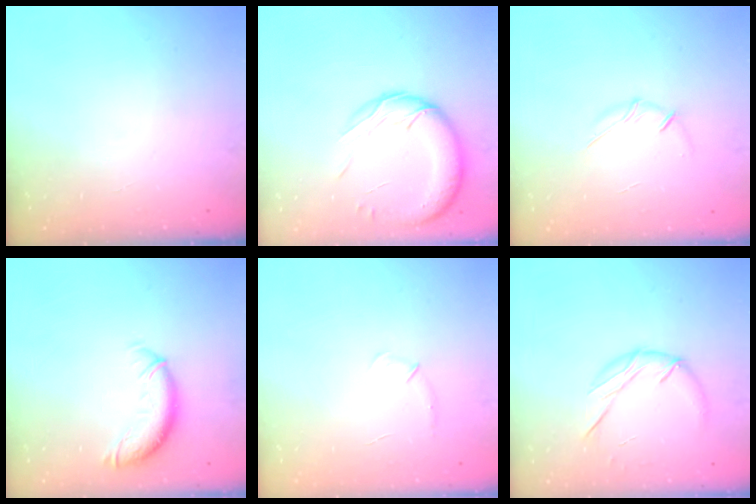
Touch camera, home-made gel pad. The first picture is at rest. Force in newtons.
{"total": 16.4, "press": 15.8, "slide": 4.5}
{"total": 5.4, "press": 5.3, "slide": 1.0}
{"total": 10.3, "press": 10.3, "slide": 0.8}
{"total": 4.1, "press": 4.0, "slide": 1.0}
{"total": 9.1, "press": 9.1, "slide": 0.6}